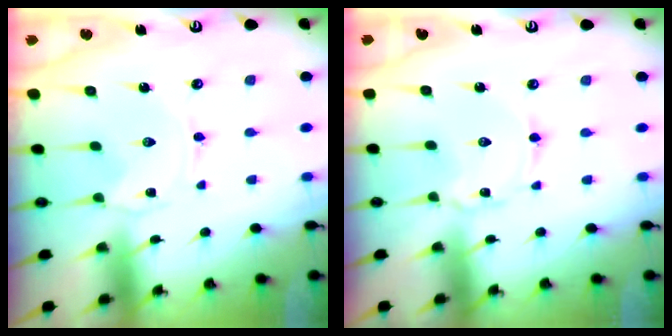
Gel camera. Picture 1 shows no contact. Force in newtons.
{"total": 1.6, "press": 1.5, "slide": 0.1}